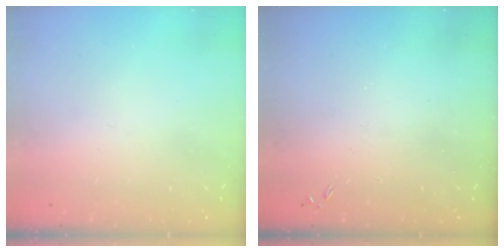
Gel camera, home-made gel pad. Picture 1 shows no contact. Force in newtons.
{"total": 0.0}